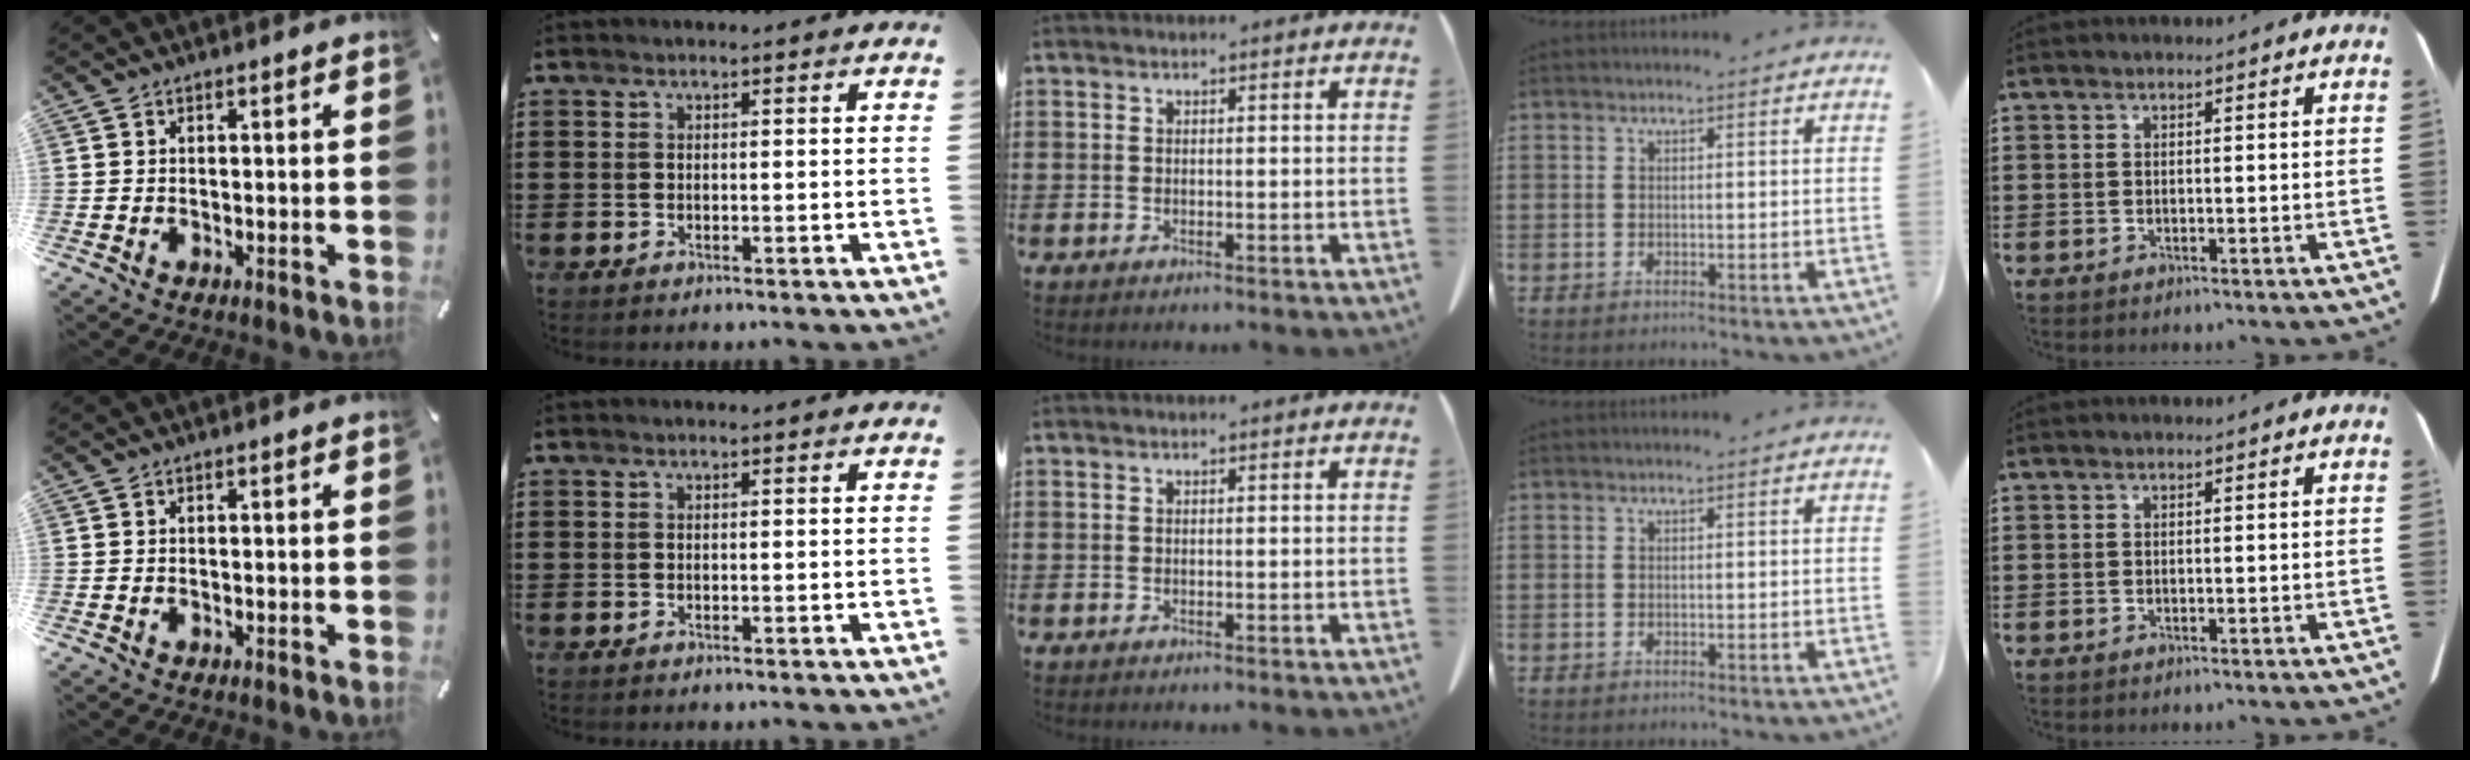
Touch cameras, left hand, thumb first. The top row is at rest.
{}